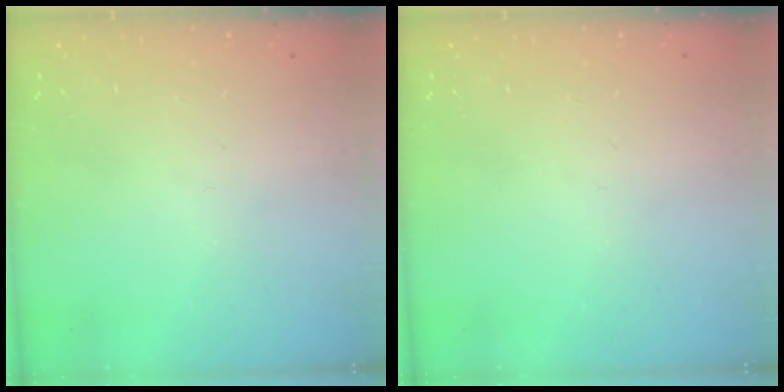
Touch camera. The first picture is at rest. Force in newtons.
{"total": 0.0}